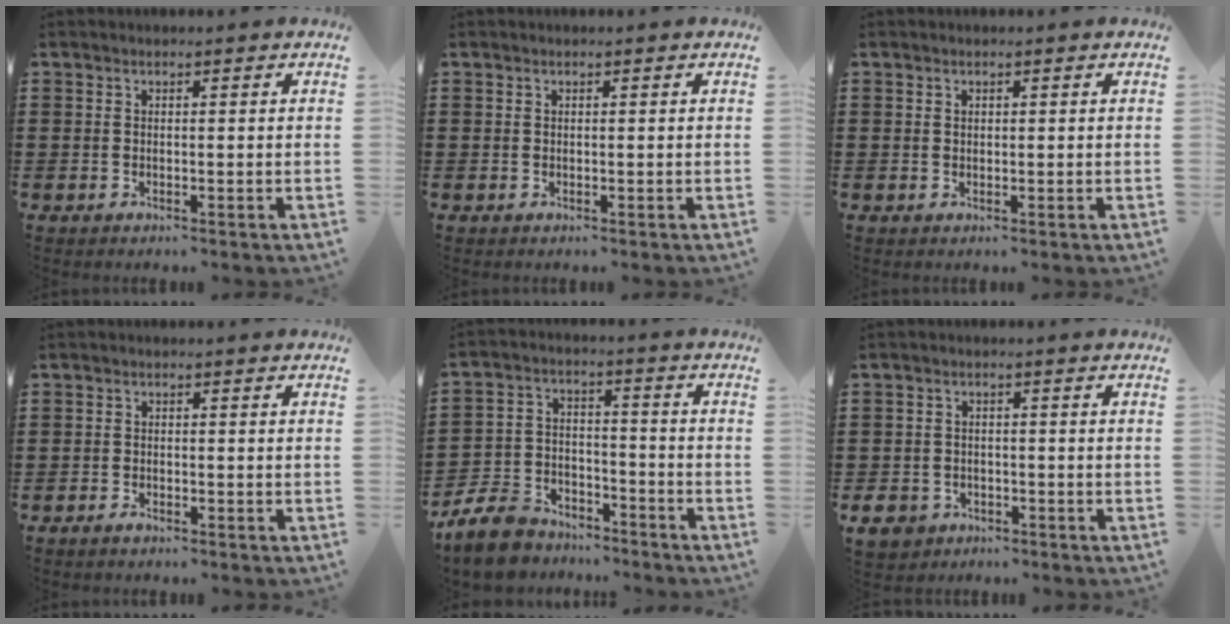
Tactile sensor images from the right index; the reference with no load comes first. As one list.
[{"total": 0.0}, {"total": 0.6, "force": [0.3, 0.5, 0.1], "torque": [-0.004, 0.002, 0.007]}, {"total": 1.0, "force": [-0.9, 0.4, 0.3], "torque": [-0.009, -0.002, -0.017]}, {"total": 8.8, "force": [-8.1, 2.8, 2.0], "torque": [-0.061, 0.021, -0.162]}, {"total": 3.1, "force": [-2.2, 1.9, 0.8], "torque": [-0.027, 0.001, -0.047]}]